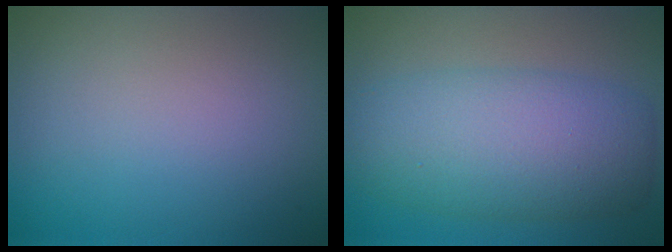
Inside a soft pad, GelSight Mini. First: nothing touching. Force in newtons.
{"total": 7.6, "press": 7.6, "slide": 0.2}